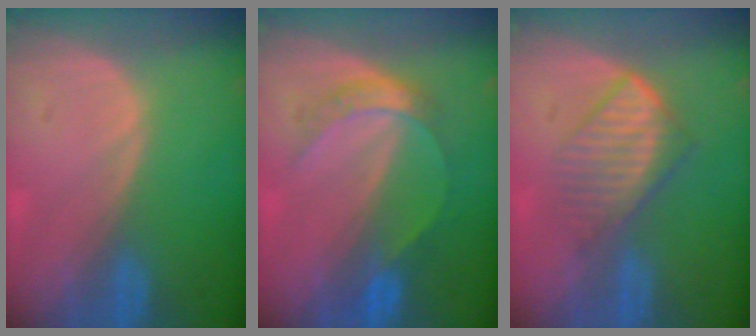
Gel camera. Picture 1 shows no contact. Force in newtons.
{"total": 4.8, "press": 4.7, "slide": 0.5}
{"total": 6.5, "press": 5.9, "slide": 2.8}